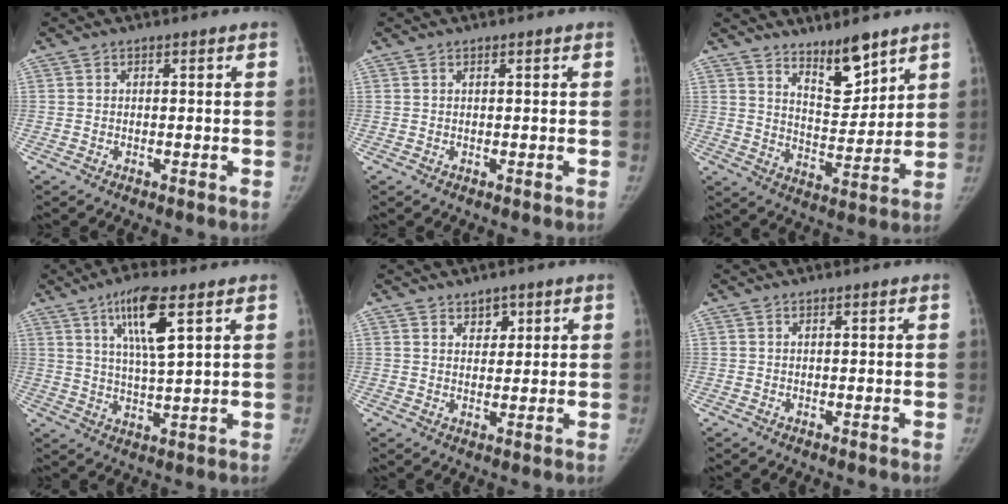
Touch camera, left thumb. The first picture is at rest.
{"total": 0.0}
{"total": 9.3, "force": [7.0, 3.0, 5.4], "torque": [-0.067, -0.065, 0.128]}
{"total": 10.0, "force": [4.8, 1.9, 8.6], "torque": [-0.156, -0.023, 0.092]}
{"total": 3.1, "force": [2.0, 2.0, 1.3], "torque": [0.001, -0.014, 0.034]}
{"total": 0.0}